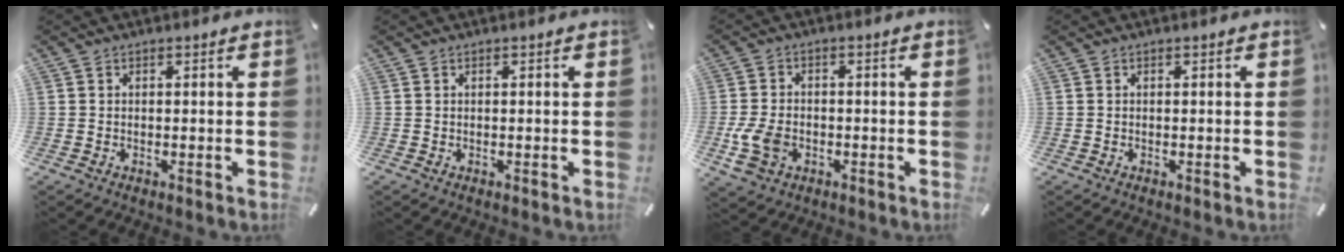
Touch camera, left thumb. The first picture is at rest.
{"total": 0.0}
{"total": 7.7, "force": [-2.1, 5.4, 5.0], "torque": [-0.118, 0.004, -0.038]}
{"total": 0.0}